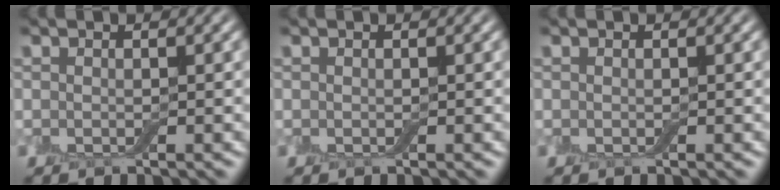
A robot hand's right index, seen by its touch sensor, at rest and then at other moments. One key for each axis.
{"total": 0.0}
{"total": 0.0}